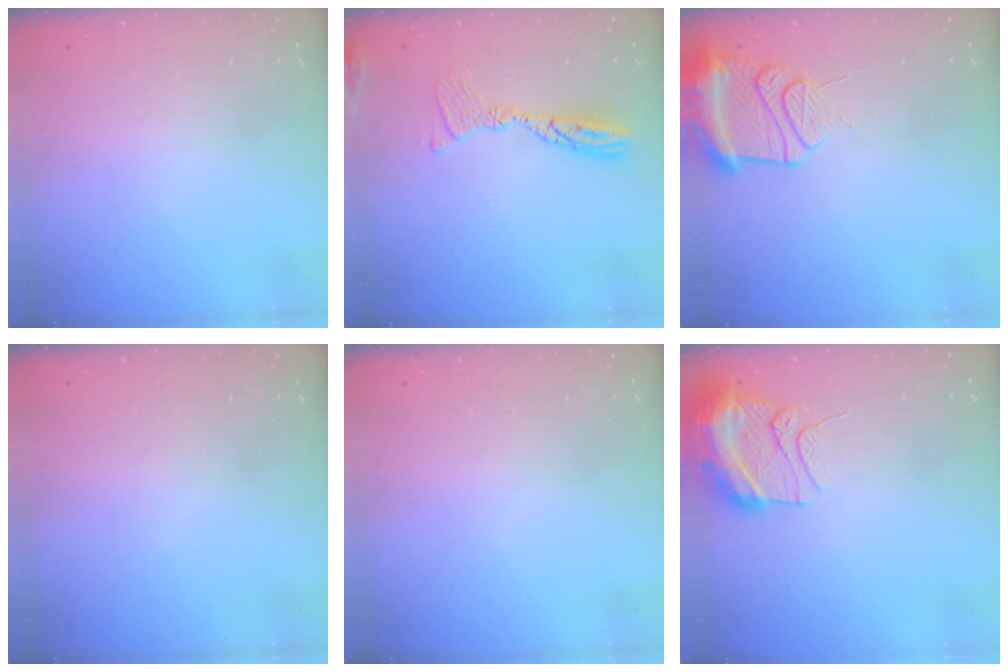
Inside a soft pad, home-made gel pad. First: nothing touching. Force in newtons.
{"total": 12.4, "press": 12.4, "slide": 1.1}
{"total": 12.9, "press": 12.8, "slide": 1.5}
{"total": 0.0}
{"total": 0.0}
{"total": 12.4, "press": 12.3, "slide": 1.6}